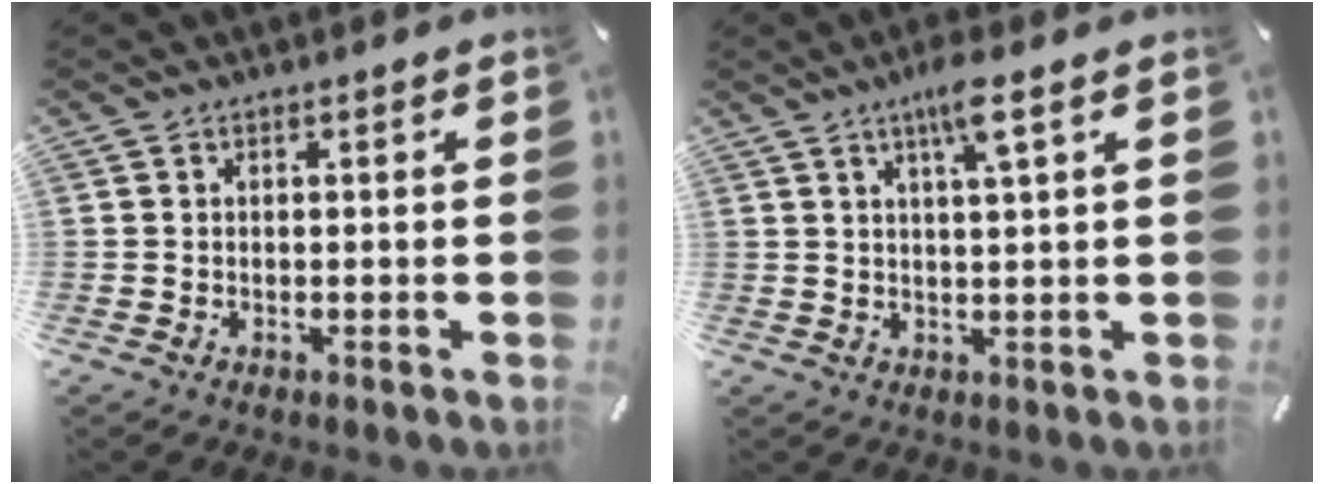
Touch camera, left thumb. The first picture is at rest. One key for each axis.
{"total": 6.2, "fx": 3.3, "fy": 0.6, "fz": 5.2, "tx": -0.101, "ty": 0.001, "tz": 0.052}